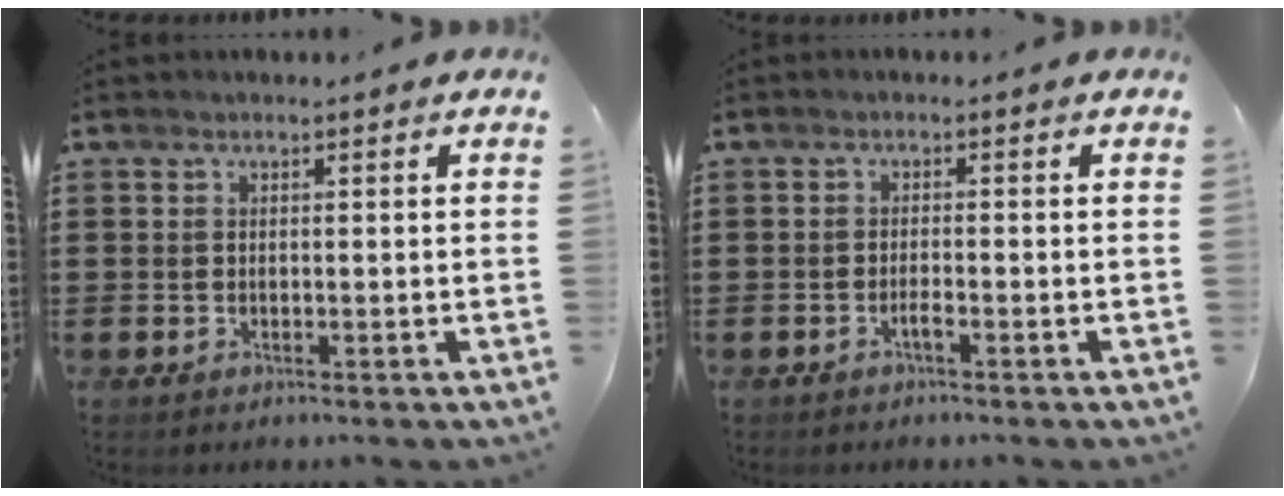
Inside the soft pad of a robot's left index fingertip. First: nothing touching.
{"total": 1.4, "force": [-0.8, 0.1, 1.1], "torque": [-0.020, -0.004, -0.014]}